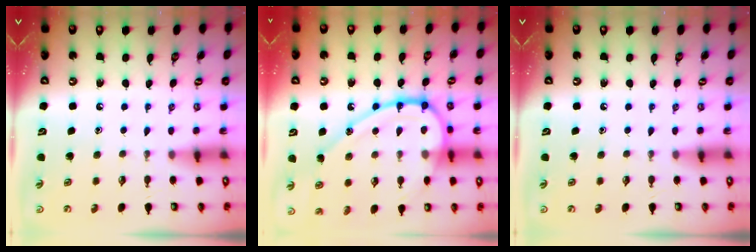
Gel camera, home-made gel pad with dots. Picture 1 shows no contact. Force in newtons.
{"total": 17.7, "press": 17.7, "slide": 0.6}
{"total": 0.0}